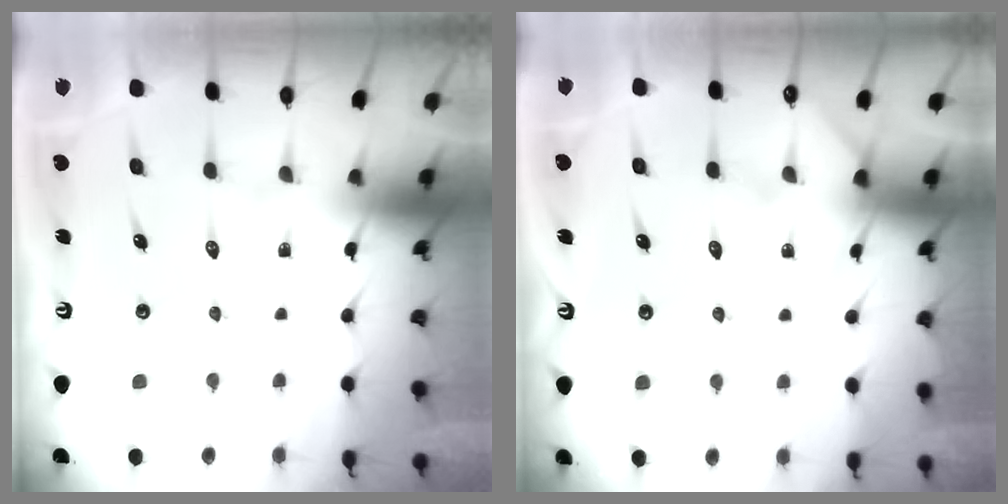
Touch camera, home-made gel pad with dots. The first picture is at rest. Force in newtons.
{"total": 4.1, "press": 4.1, "slide": 0.5}